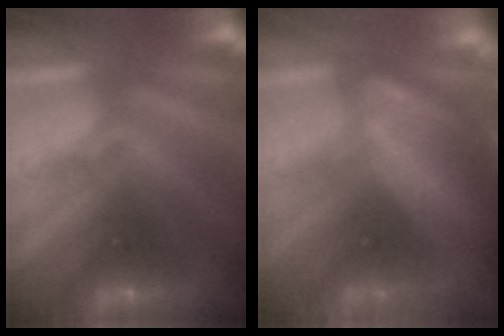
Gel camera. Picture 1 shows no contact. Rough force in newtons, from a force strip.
{"total": 11.4}